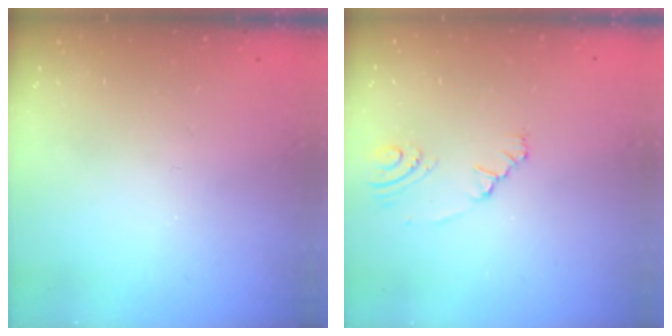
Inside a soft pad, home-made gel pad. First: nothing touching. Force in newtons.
{"total": 5.2, "press": 2.1, "slide": 4.8}